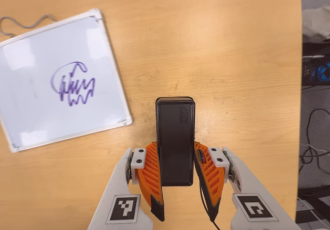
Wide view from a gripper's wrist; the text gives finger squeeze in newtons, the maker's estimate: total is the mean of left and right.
{"total": 4.5, "left": 3.0, "right": 6.1}